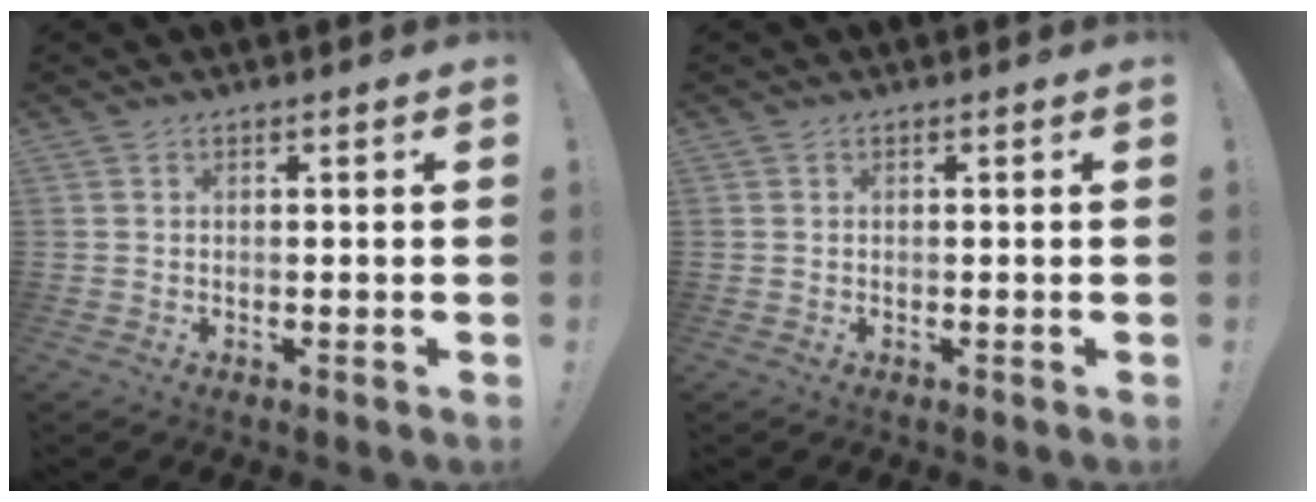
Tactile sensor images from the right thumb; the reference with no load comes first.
{"total": 0.0}